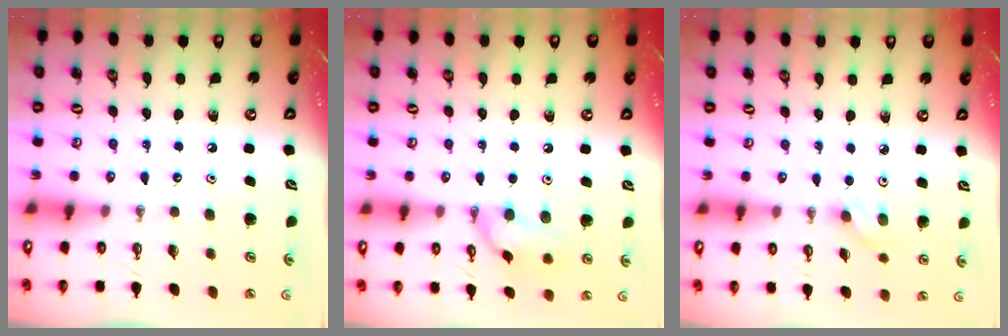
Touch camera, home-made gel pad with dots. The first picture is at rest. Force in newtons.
{"total": 11.7, "press": 9.6, "slide": 6.6}
{"total": 3.8, "press": 3.4, "slide": 1.6}